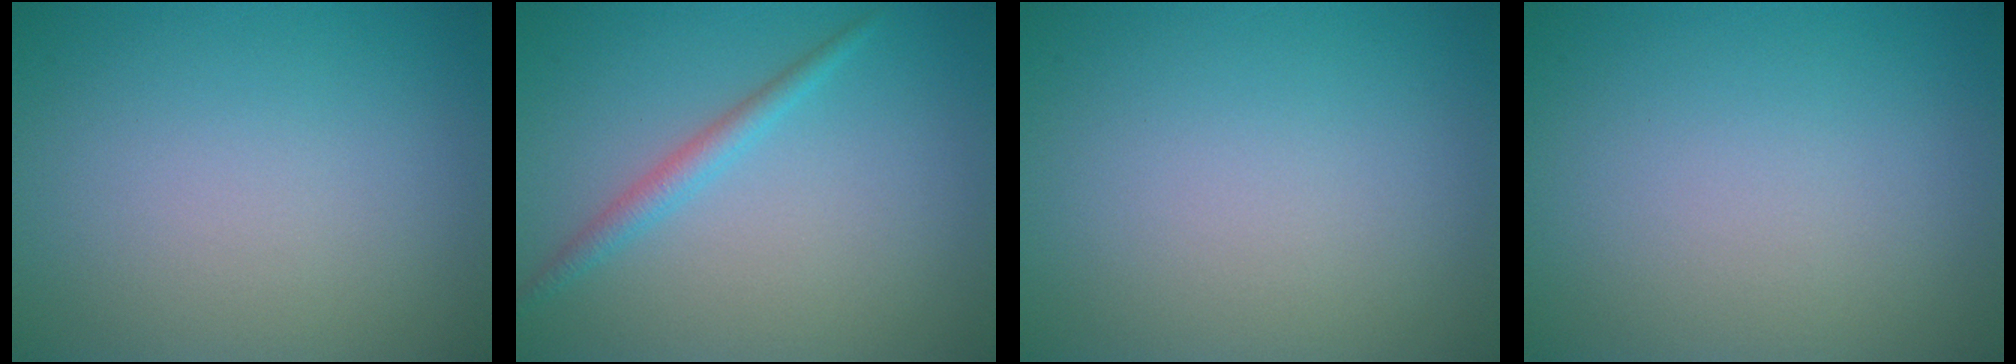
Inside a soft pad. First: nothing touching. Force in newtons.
{"total": 1.8, "press": 1.8, "slide": 0.1}
{"total": 0.0}
{"total": 0.0}